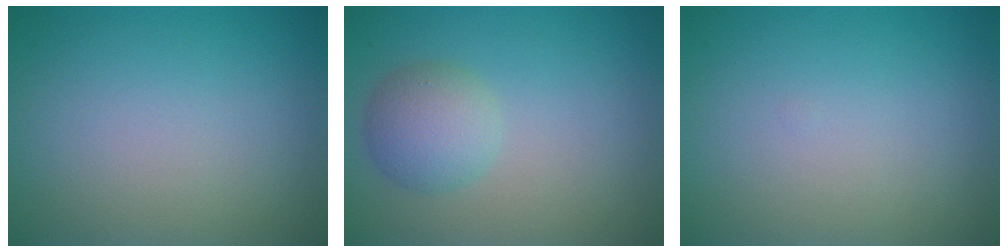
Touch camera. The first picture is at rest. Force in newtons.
{"total": 3.2, "press": 3.2, "slide": 0.3}
{"total": 0.0}